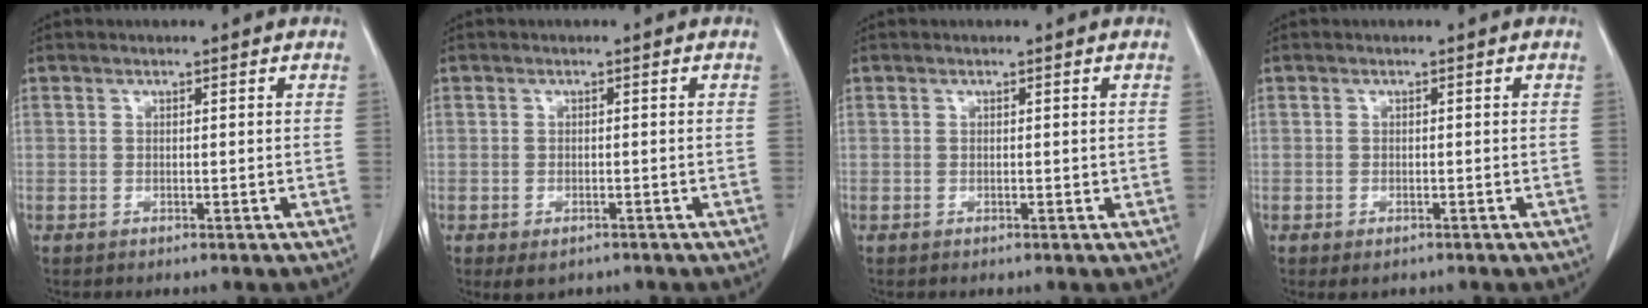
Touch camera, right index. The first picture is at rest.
{"total": 2.5, "force": [-1.6, 1.4, 1.3], "torque": [-0.019, -0.003, -0.014]}
{"total": 0.0}
{"total": 1.3, "force": [-0.9, 0.6, 0.8], "torque": [-0.014, -0.002, -0.007]}